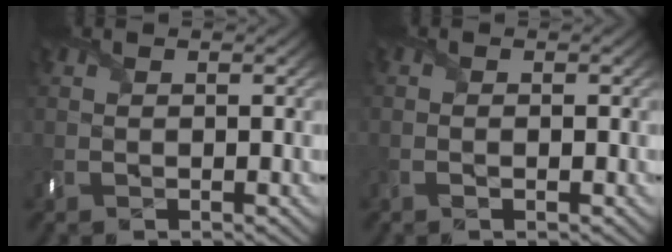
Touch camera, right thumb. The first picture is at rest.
{"total": 0.6, "force": [-0.4, 0.0, 0.4], "torque": [-0.002, -0.002, -0.007]}